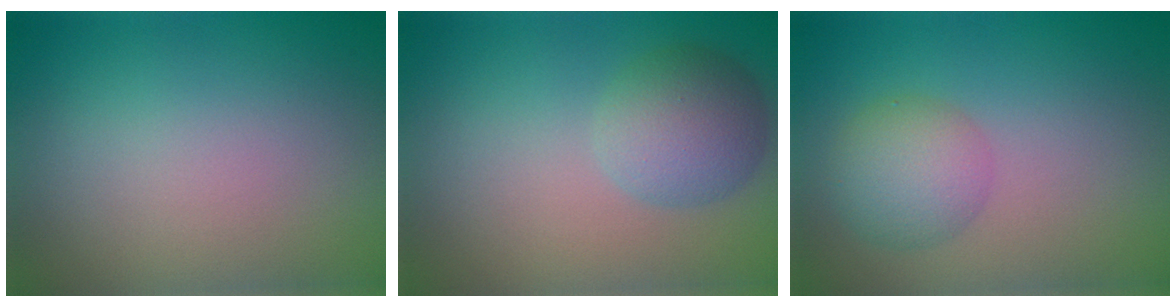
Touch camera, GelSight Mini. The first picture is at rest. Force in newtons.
{"total": 4.2, "press": 4.2, "slide": 0.1}
{"total": 3.7, "press": 3.7, "slide": 0.2}